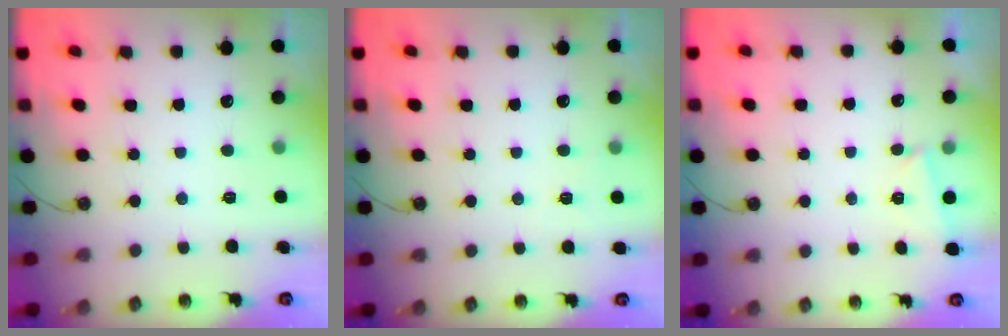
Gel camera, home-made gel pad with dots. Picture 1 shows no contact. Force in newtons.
{"total": 3.5, "press": 2.4, "slide": 2.5}
{"total": 2.3, "press": 2.2, "slide": 0.9}